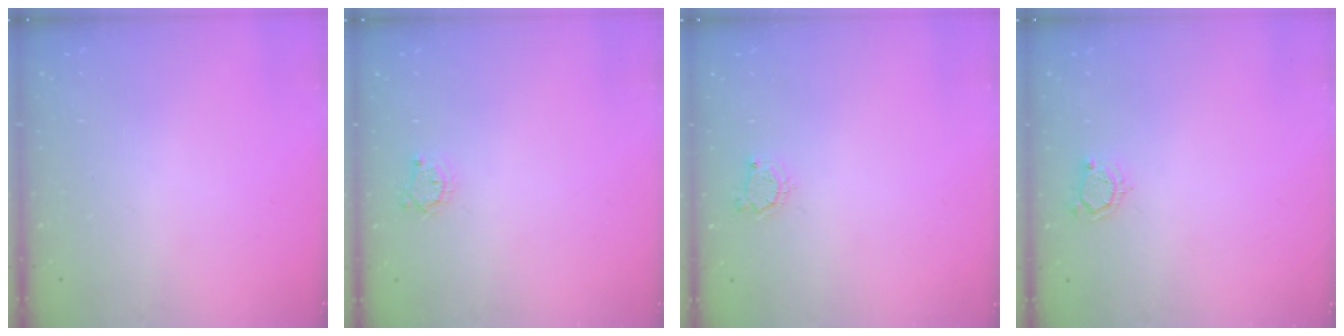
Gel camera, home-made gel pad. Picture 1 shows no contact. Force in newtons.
{"total": 3.9, "press": 3.8, "slide": 0.5}
{"total": 3.9, "press": 3.8, "slide": 0.5}
{"total": 4.2, "press": 4.1, "slide": 0.6}